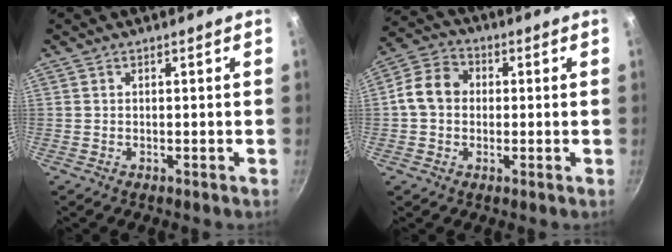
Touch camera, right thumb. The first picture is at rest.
{"total": 8.3, "force": [0.3, 6.8, 4.7], "torque": [-0.064, 0.018, -0.014]}